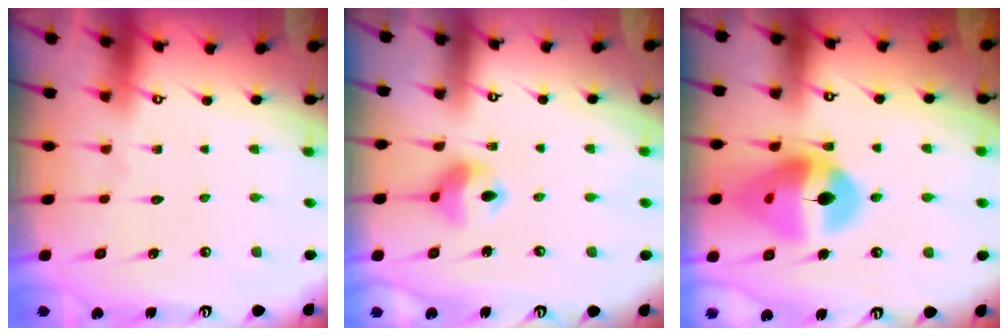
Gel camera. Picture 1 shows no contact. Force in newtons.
{"total": 8.4, "press": 8.3, "slide": 0.9}
{"total": 17.4, "press": 17.2, "slide": 2.0}